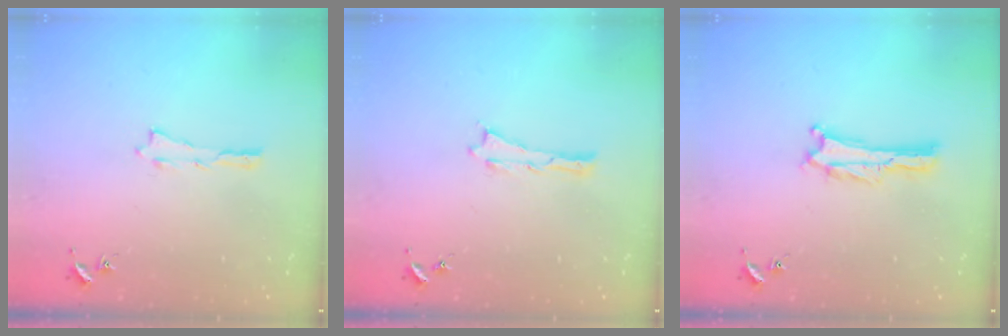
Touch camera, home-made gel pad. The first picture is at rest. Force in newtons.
{"total": 0.0}
{"total": 0.0}